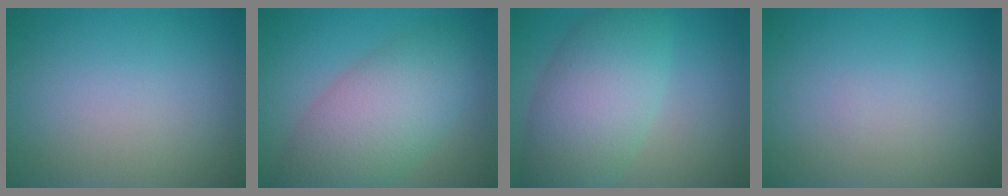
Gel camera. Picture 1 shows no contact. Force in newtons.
{"total": 8.0, "press": 8.0, "slide": 0.2}
{"total": 7.8, "press": 7.8, "slide": 0.3}
{"total": 0.0}